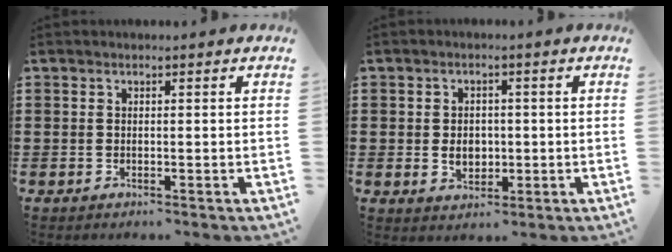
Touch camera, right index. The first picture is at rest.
{"total": 3.7, "force": [-0.3, 2.9, 2.3], "torque": [-0.043, 0.005, -0.010]}